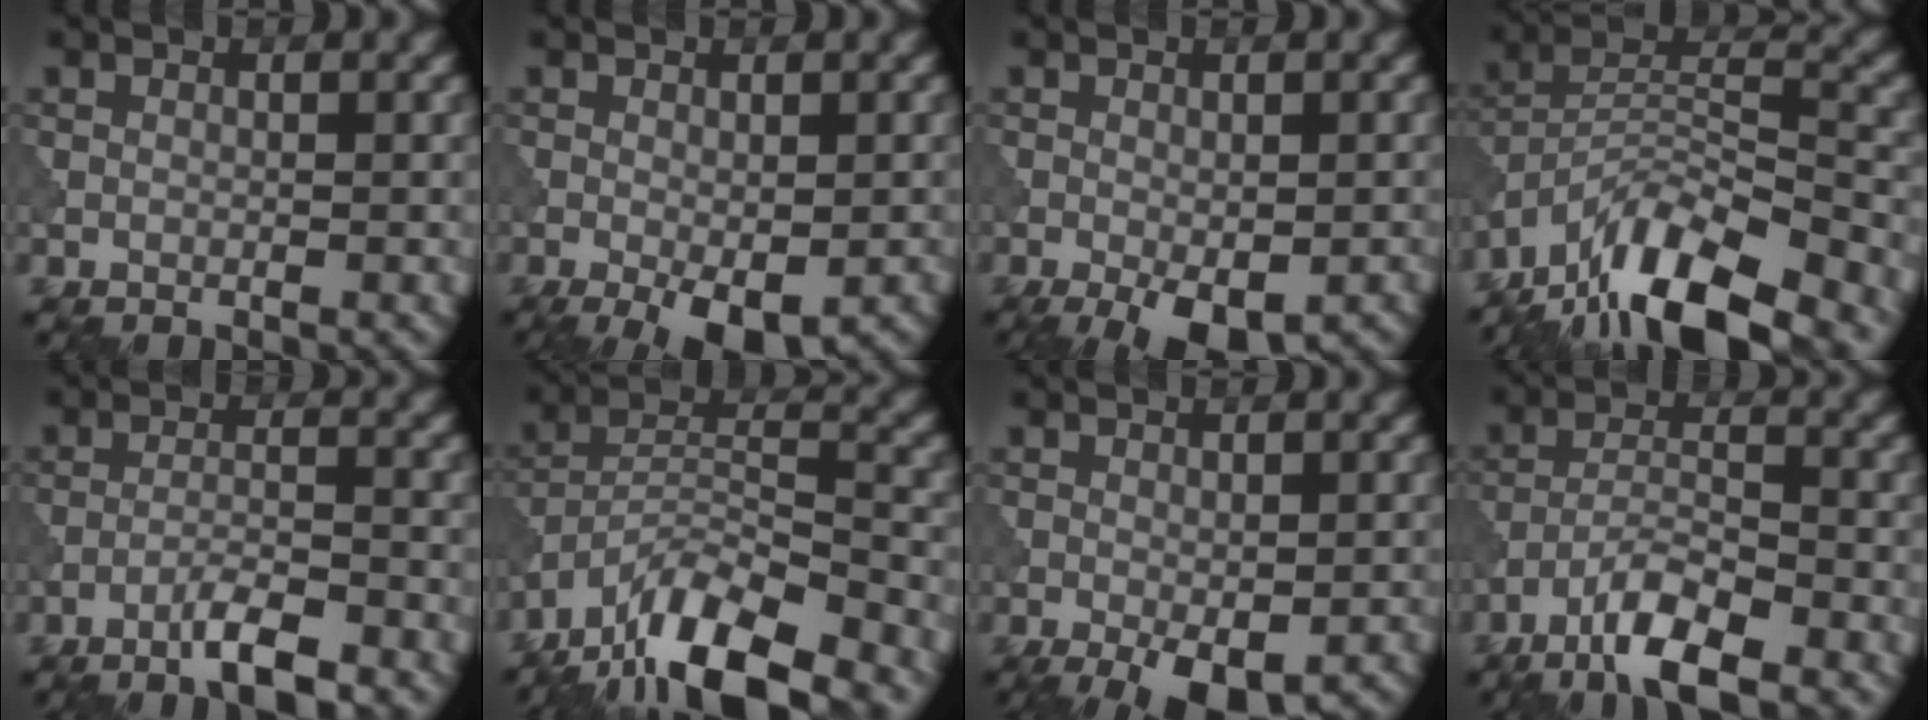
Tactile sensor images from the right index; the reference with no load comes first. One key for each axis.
{"total": 5.1, "fx": -2.1, "fy": 2.0, "fz": 4.1, "tx": -0.062, "ty": -0.009, "tz": -0.027}
{"total": 5.8, "fx": -2.7, "fy": 2.4, "fz": 4.5, "tx": -0.067, "ty": -0.013, "tz": -0.033}
{"total": 13.0, "fx": -10.2, "fy": 3.7, "fz": 7.2, "tx": -0.136, "ty": 0.013, "tz": -0.183}
{"total": 3.8, "fx": -2.6, "fy": 0.4, "fz": 2.7, "tx": -0.050, "ty": 0.008, "tz": -0.054}
{"total": 11.6, "fx": -9.0, "fy": 3.2, "fz": 6.5, "tx": -0.112, "ty": 0.009, "tz": -0.167}
{"total": 5.7, "fx": -2.8, "fy": 2.3, "fz": 4.4, "tx": -0.066, "ty": -0.012, "tz": -0.033}
{"total": 5.7, "fx": -3.9, "fy": 1.3, "fz": 4.0, "tx": -0.071, "ty": 0.004, "tz": -0.080}